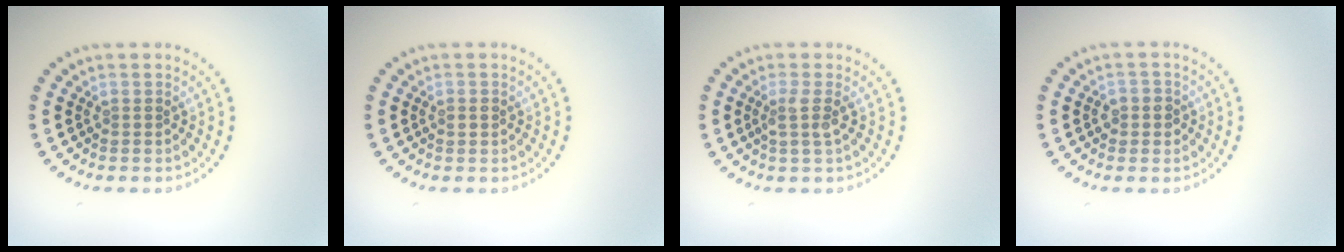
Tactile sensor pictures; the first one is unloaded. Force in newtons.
{"total": 1.0, "press": 1.0, "slide": 0.0}
{"total": 1.8, "press": 1.4, "slide": 1.1}
{"total": 1.7, "press": 1.6, "slide": 0.6}